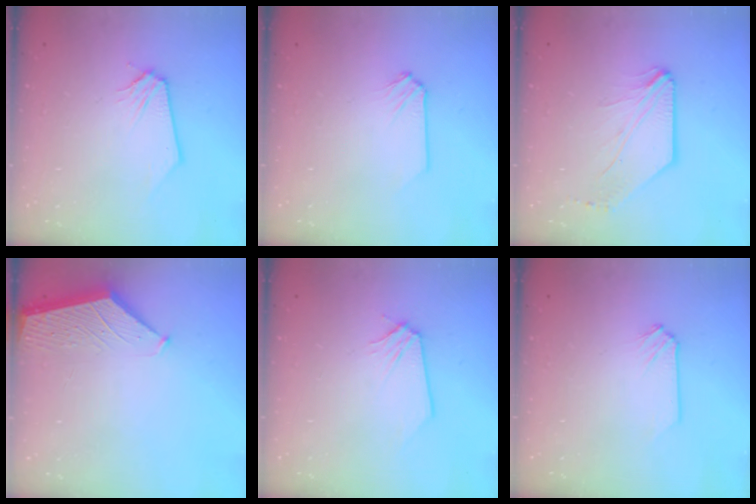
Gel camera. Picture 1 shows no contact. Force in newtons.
{"total": 0.0}
{"total": 4.0, "press": 3.9, "slide": 0.8}
{"total": 1.8, "press": 1.8, "slide": 0.2}
{"total": 0.0}
{"total": 0.0}